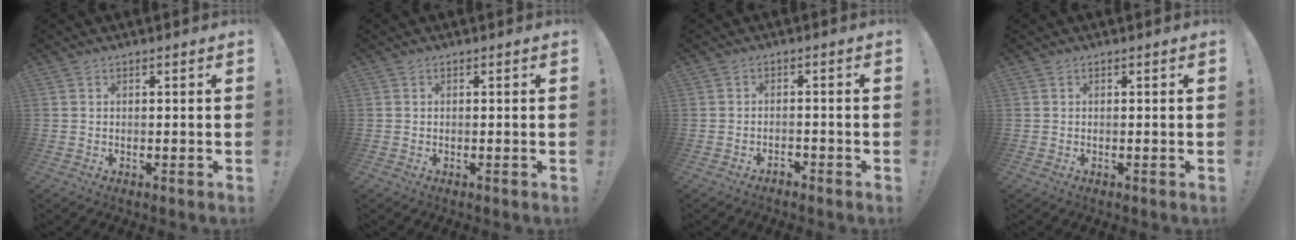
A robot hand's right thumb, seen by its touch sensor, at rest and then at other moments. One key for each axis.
{"total": 0.0}
{"total": 1.9, "fx": -1.8, "fy": 0.2, "fz": 0.2, "tx": -0.007, "ty": 0.003, "tz": -0.034}
{"total": 0.0}